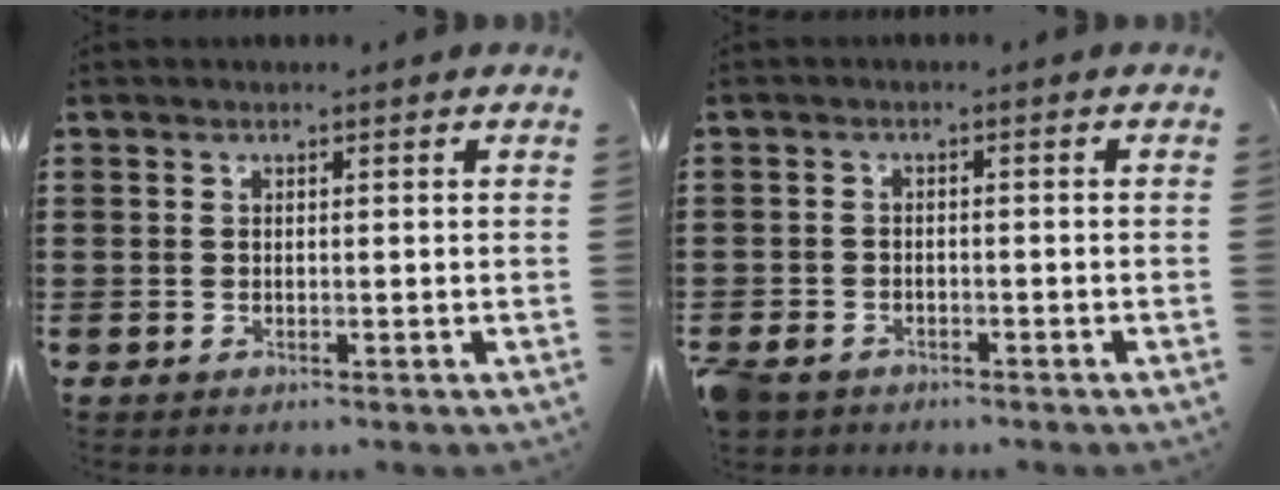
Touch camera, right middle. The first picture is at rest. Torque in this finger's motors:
{"motor_torque": [2.14, 0.00, 0.16, 0.11]}